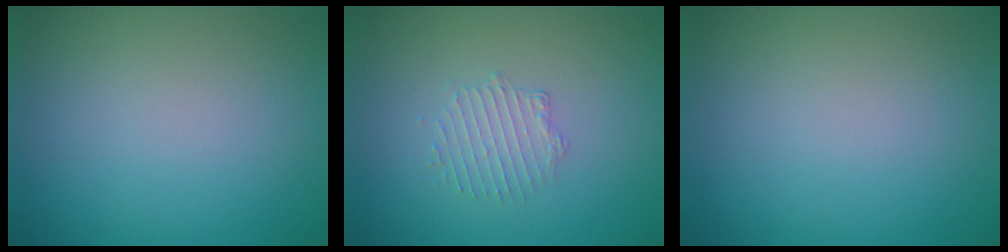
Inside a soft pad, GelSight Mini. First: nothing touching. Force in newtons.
{"total": 1.6, "press": 0.9, "slide": 1.3}
{"total": 0.0}